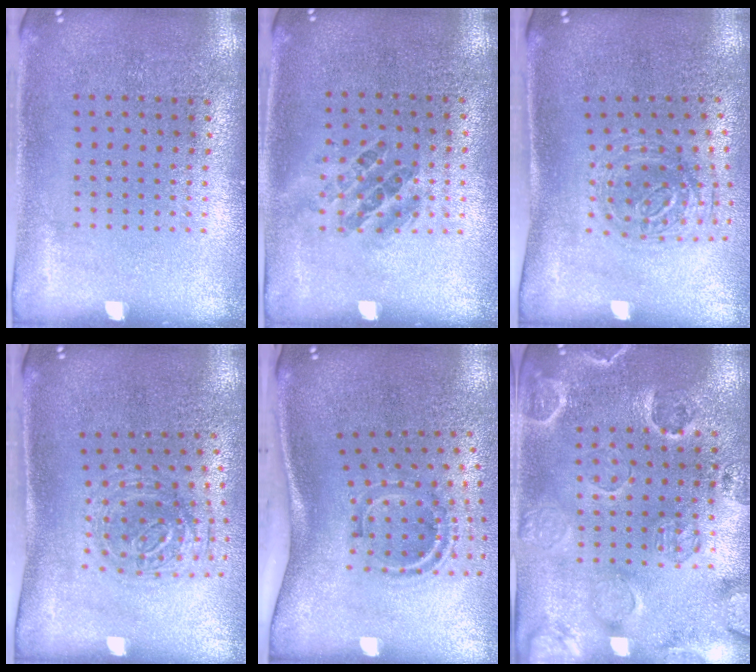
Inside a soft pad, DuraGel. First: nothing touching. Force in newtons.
{"total": 0.9, "press": 0.8, "slide": 0.5}
{"total": 1.1, "press": 1.0, "slide": 0.4}
{"total": 1.1, "press": 1.0, "slide": 0.4}
{"total": 2.0, "press": 1.1, "slide": 1.6}
{"total": 2.5, "press": 2.3, "slide": 1.0}